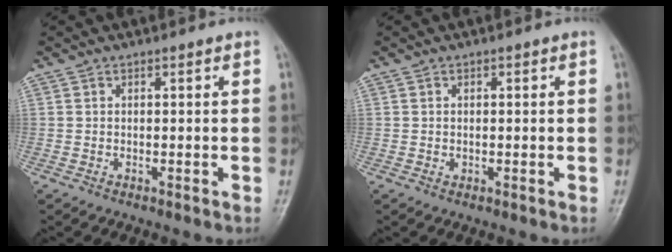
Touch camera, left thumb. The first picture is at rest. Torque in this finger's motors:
{"motor_torque": [0.00, 0.00, 0.02, 0.00, 0.00]}